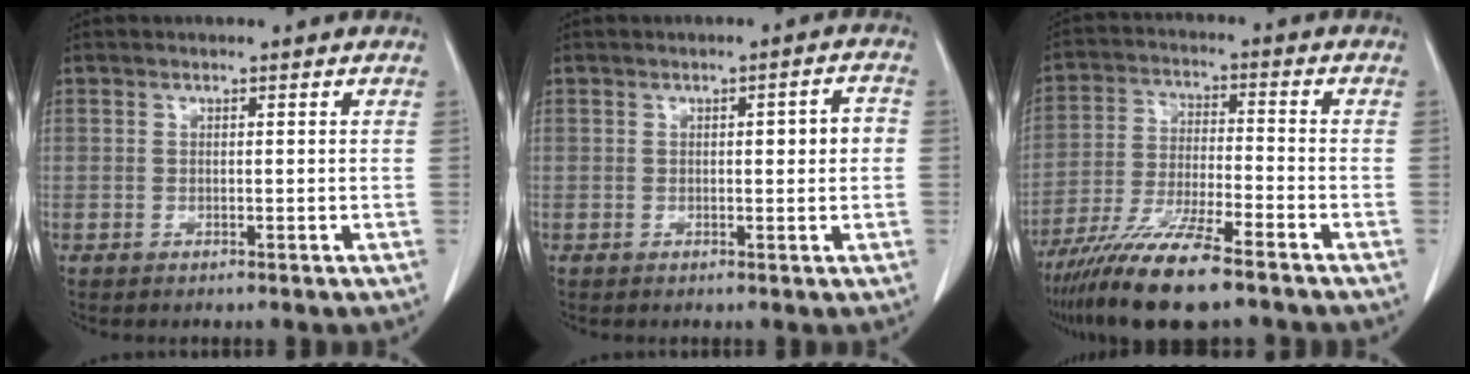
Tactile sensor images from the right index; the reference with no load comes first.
{"total": 3.4, "force": [0.2, 0.8, 3.3], "torque": [-0.045, 0.007, 0.002]}
{"total": 12.8, "force": [-9.5, 1.0, 8.6], "torque": [-0.164, -0.034, -0.168]}